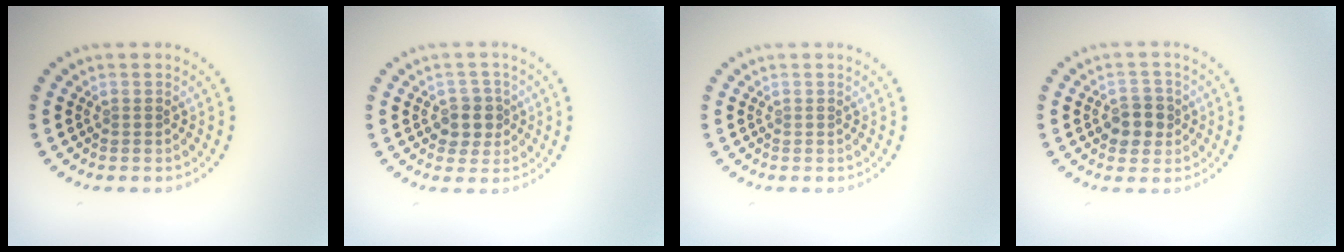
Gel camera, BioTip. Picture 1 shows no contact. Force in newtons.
{"total": 2.5, "press": 2.3, "slide": 1.0}
{"total": 0.0}
{"total": 2.7, "press": 2.7, "slide": 0.6}